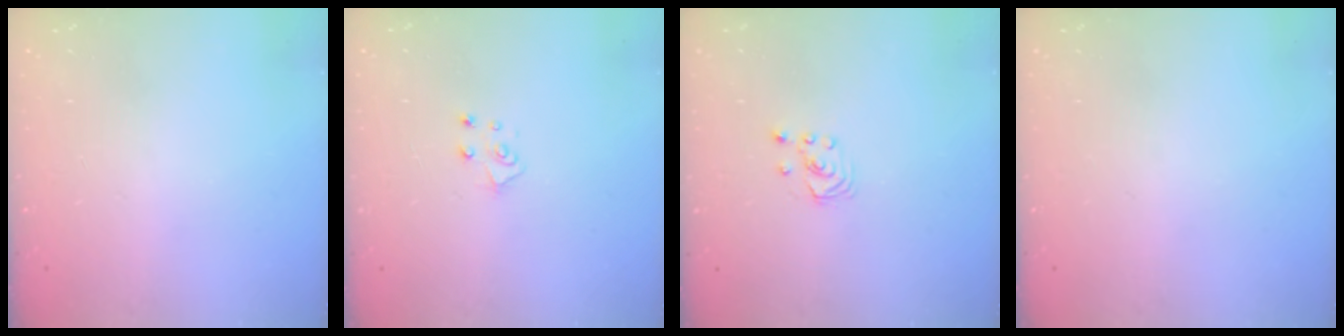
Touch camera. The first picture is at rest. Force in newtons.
{"total": 5.1, "press": 5.1, "slide": 0.5}
{"total": 1.8, "press": 1.8, "slide": 0.2}
{"total": 0.0}